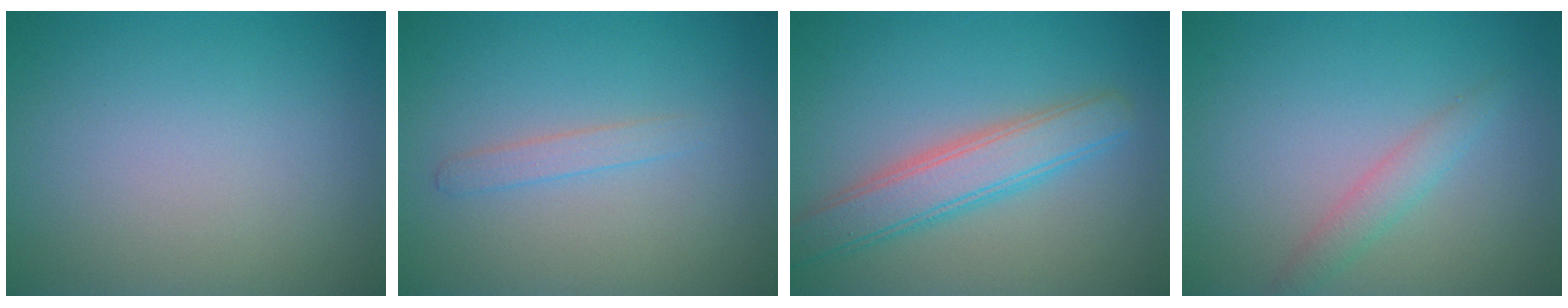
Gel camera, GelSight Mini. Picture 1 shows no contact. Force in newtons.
{"total": 1.2, "press": 1.2, "slide": 0.1}
{"total": 4.4, "press": 4.4, "slide": 0.2}
{"total": 1.8, "press": 1.8, "slide": 0.0}